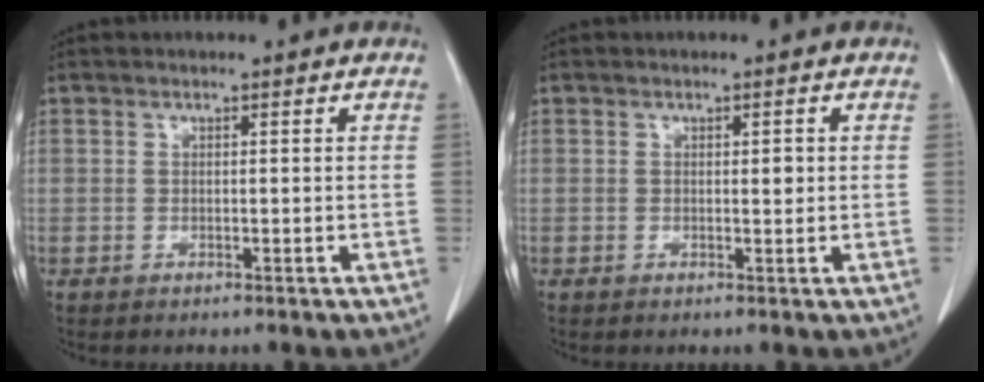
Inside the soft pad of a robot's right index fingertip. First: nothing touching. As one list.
[{"total": 1.1, "force": [0.3, 0.4, 0.9], "torque": [-0.012, 0.000, 0.008]}]